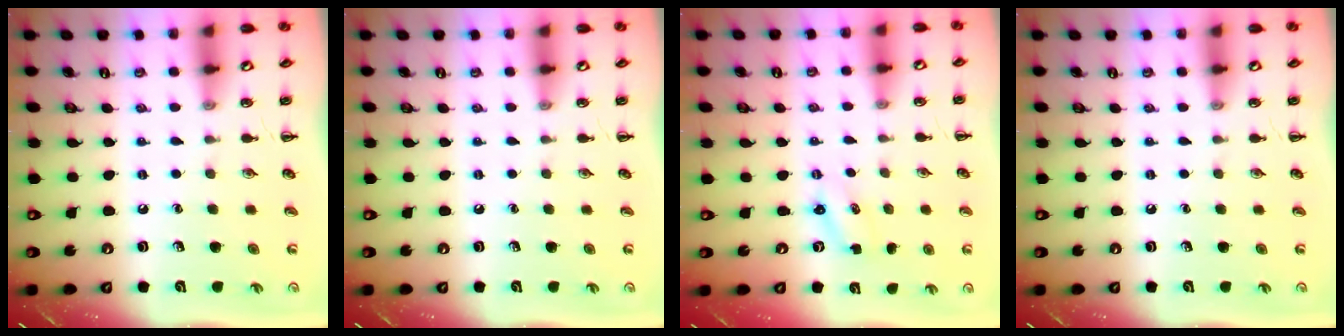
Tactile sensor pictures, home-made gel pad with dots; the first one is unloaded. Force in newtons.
{"total": 0.0}
{"total": 2.1, "press": 2.0, "slide": 0.6}
{"total": 0.0}